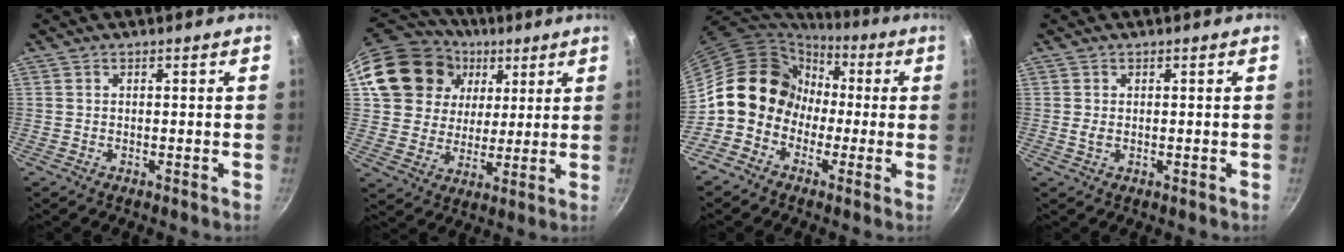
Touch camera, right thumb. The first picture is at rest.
{"total": 20.0, "force": [7.5, 16.5, 8.5], "torque": [-0.148, 0.011, 0.136]}
{"total": 13.0, "force": [-0.9, 11.6, 5.7], "torque": [-0.051, 0.040, -0.029]}
{"total": 1.2, "force": [0.1, 0.6, 1.0], "torque": [-0.019, -0.001, 0.002]}